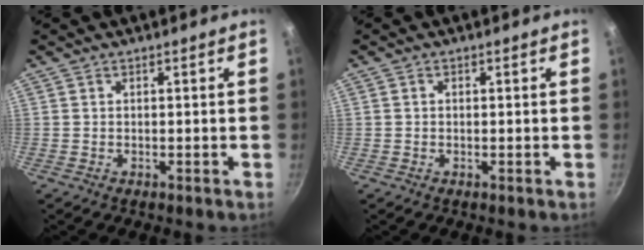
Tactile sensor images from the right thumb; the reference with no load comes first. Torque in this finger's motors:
{"motor_torque": [-0.42, 0.24, -0.11, -0.11, 0.05]}